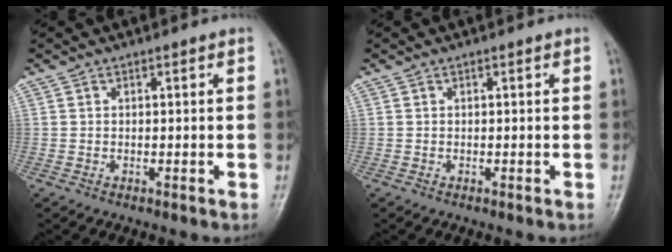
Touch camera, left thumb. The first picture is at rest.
{"total": 0.0}